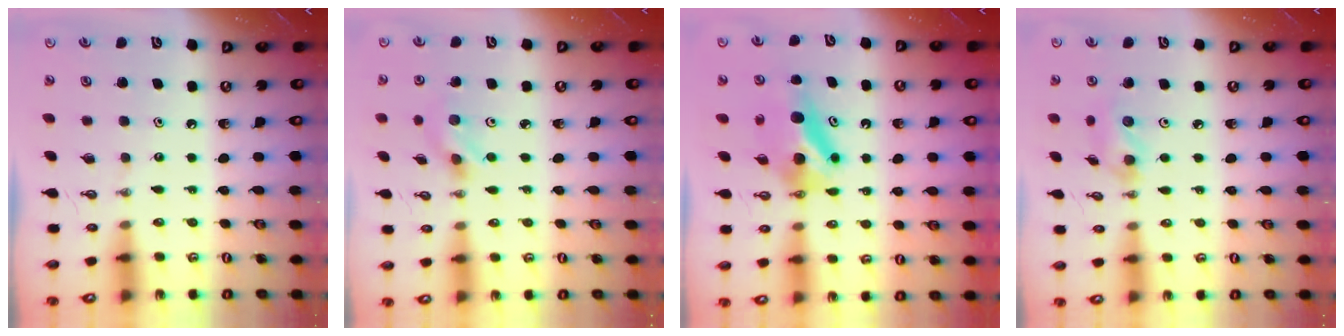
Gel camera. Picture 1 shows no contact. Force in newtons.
{"total": 2.7, "press": 2.7, "slide": 0.3}
{"total": 6.3, "press": 6.2, "slide": 0.9}
{"total": 7.5, "press": 7.4, "slide": 0.9}